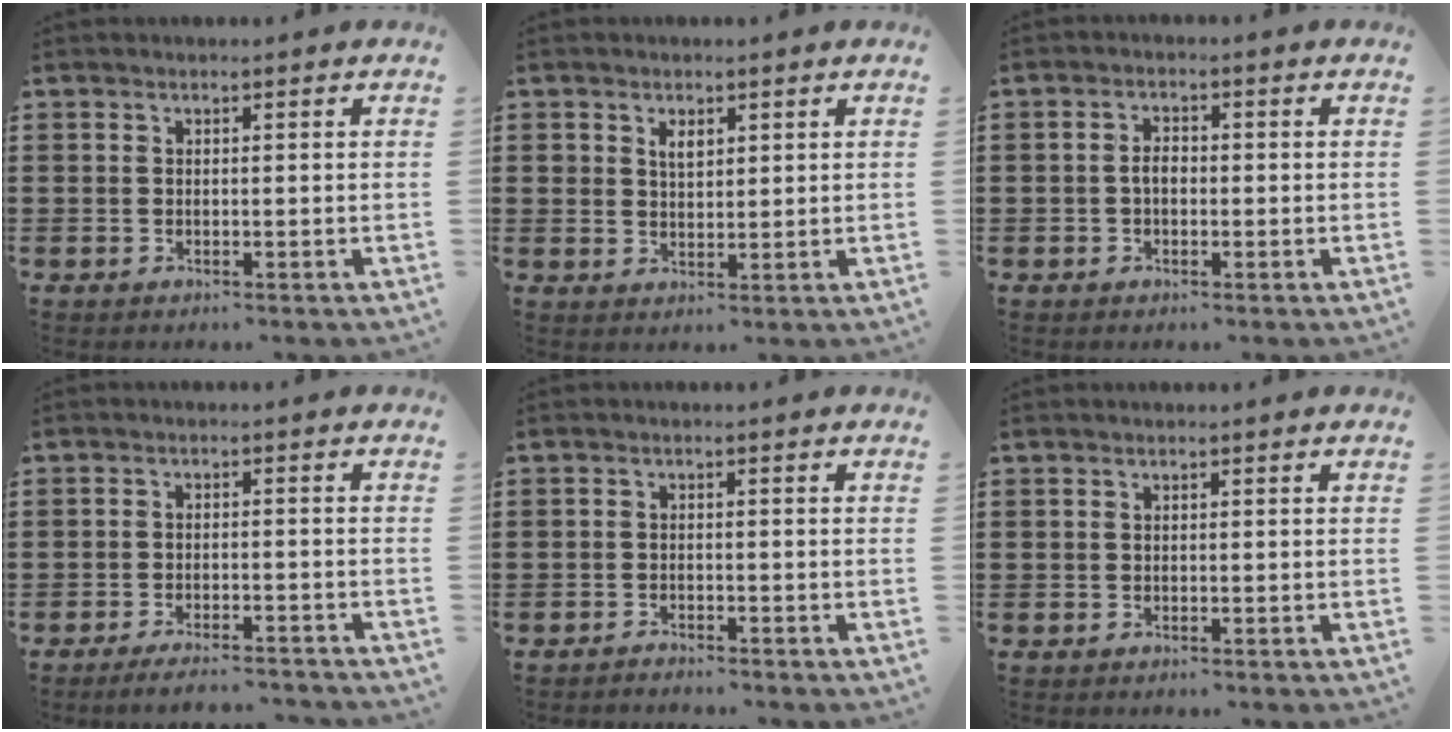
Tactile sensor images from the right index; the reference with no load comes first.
{"total": 2.5, "force": [1.5, 1.5, 1.3], "torque": [-0.021, 0.002, 0.026]}
{"total": 1.9, "force": [-0.2, 0.9, 1.7], "torque": [-0.031, 0.004, -0.004]}
{"total": 3.1, "force": [-3.0, -0.1, 0.9], "torque": [-0.016, -0.002, -0.058]}
{"total": 1.5, "force": [-1.5, -0.1, -0.1], "torque": [-0.002, 0.001, -0.031]}
{"total": 0.0}